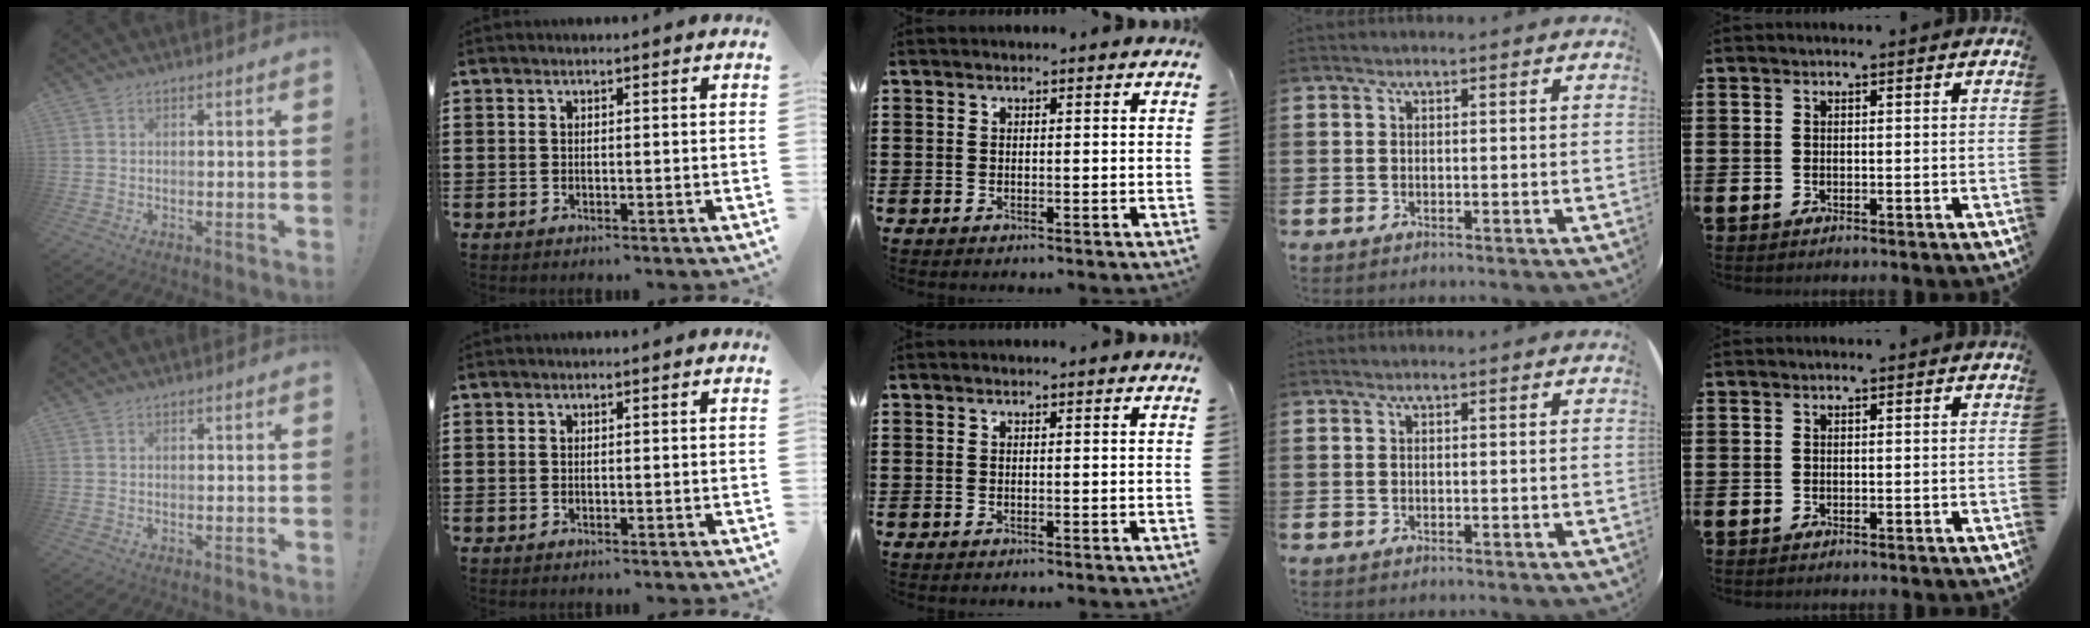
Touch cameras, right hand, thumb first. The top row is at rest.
{}